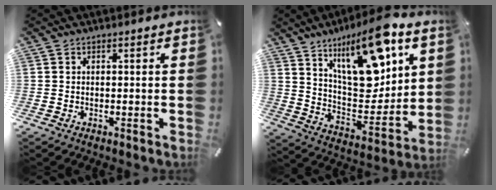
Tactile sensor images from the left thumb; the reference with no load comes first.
{"total": 20.2, "force": [11.1, 8.8, 14.3], "torque": [-0.221, -0.064, 0.185]}